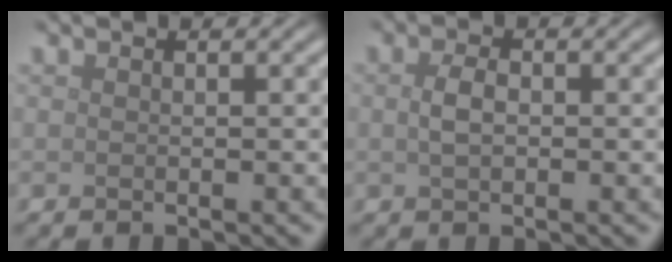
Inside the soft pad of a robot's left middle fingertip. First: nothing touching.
{"total": 1.8, "force": [0.1, 1.0, 1.5], "torque": [-0.033, 0.000, 0.001]}